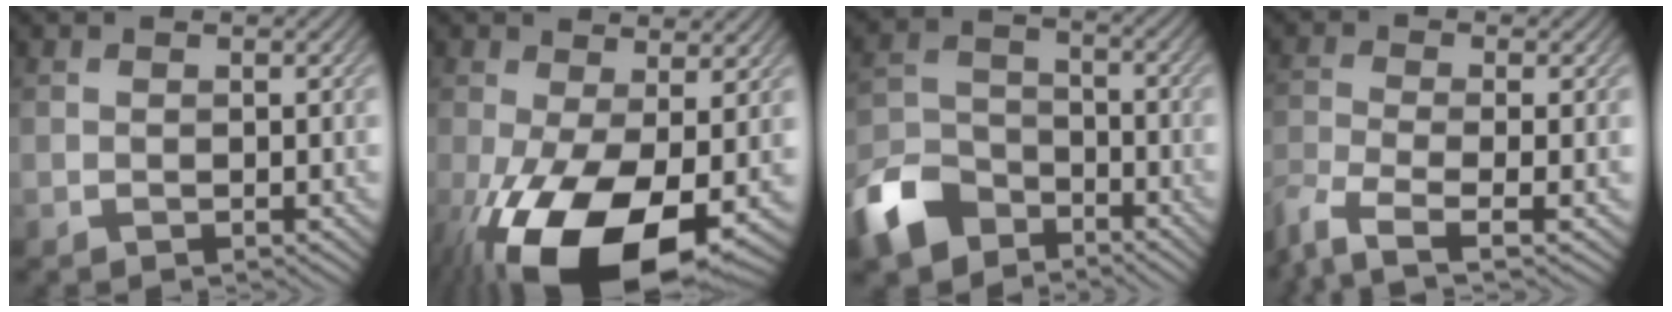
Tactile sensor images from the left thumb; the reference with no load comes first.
{"total": 15.4, "force": [-5.2, 7.0, 12.7], "torque": [-0.258, -0.046, -0.073]}
{"total": 9.8, "force": [-6.7, 5.6, 4.3], "torque": [-0.102, -0.011, -0.153]}
{"total": 6.0, "force": [-3.9, 1.4, 4.3], "torque": [-0.095, -0.014, -0.082]}